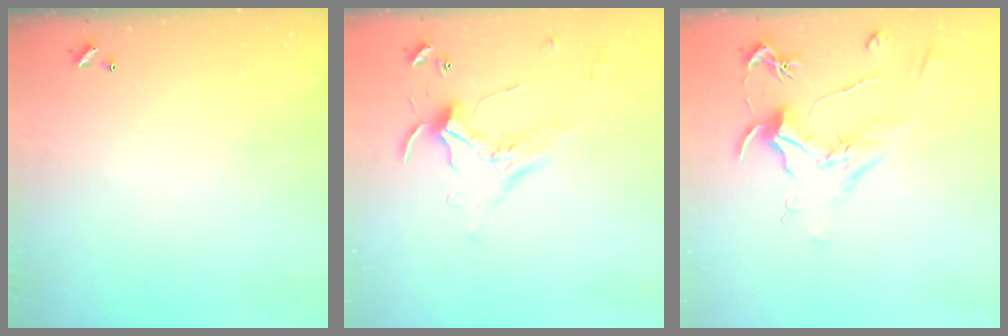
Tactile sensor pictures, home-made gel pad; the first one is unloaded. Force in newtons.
{"total": 0.8, "press": 0.7, "slide": 0.4}
{"total": 2.0, "press": 1.7, "slide": 0.9}